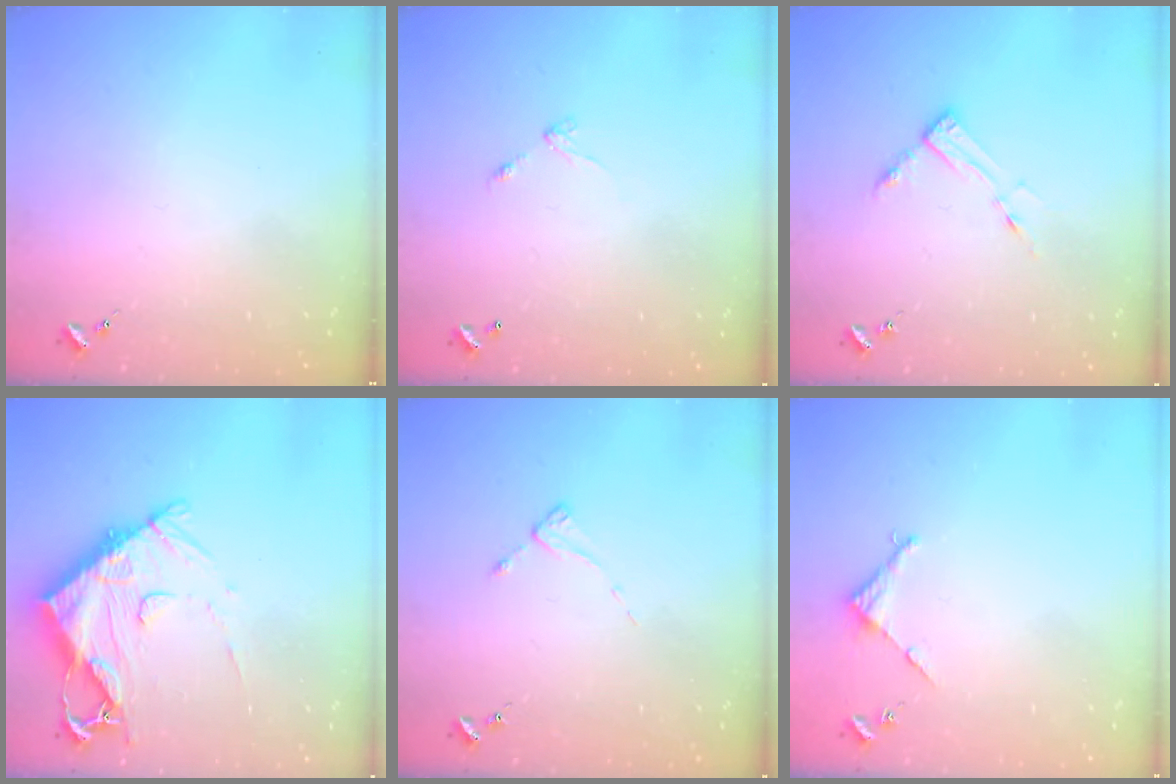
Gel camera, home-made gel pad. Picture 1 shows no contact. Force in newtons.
{"total": 4.3, "press": 4.3, "slide": 0.3}
{"total": 7.4, "press": 7.4, "slide": 0.6}
{"total": 14.6, "press": 14.6, "slide": 1.5}
{"total": 2.0, "press": 2.0, "slide": 0.3}
{"total": 2.9, "press": 2.8, "slide": 0.2}